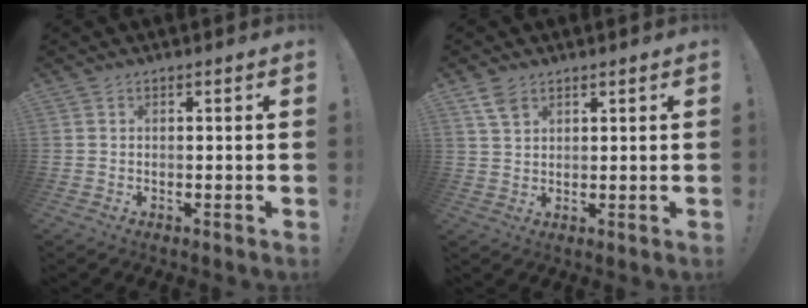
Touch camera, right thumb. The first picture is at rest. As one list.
[{"total": 4.5, "force": [2.9, 2.5, 2.4], "torque": [-0.037, -0.012, 0.054]}]